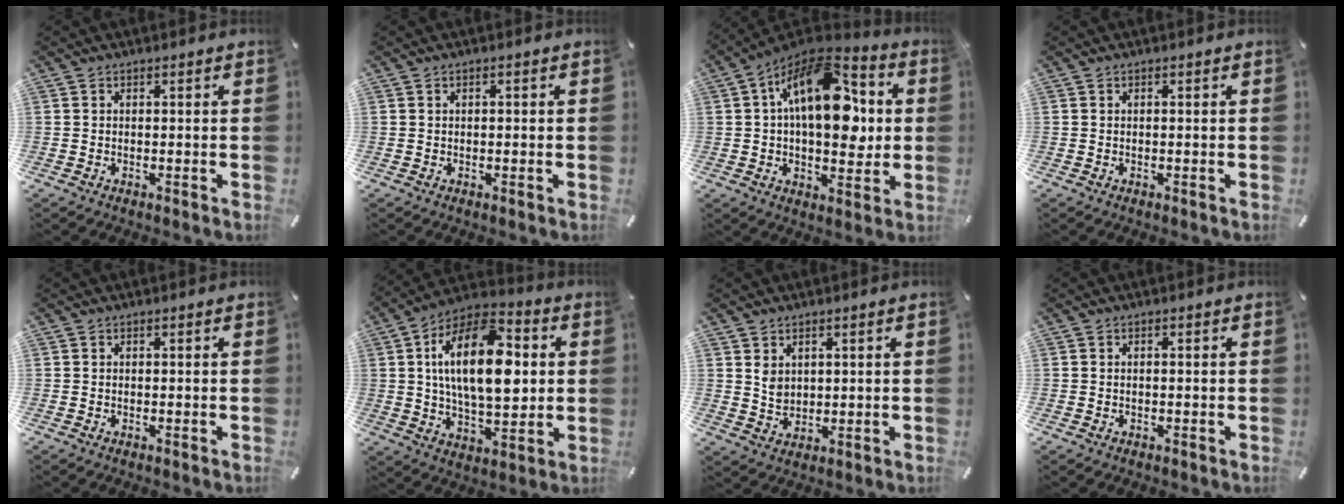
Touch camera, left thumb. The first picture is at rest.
{"total": 0.7, "force": [-0.1, 0.3, 0.6], "torque": [-0.010, 0.001, -0.001]}
{"total": 20.6, "force": [4.2, 11.6, 16.5], "torque": [-0.270, -0.013, 0.068]}
{"total": 0.0}
{"total": 0.0}
{"total": 21.3, "force": [3.8, 11.7, 17.4], "torque": [-0.307, -0.006, 0.056]}
{"total": 3.7, "force": [1.6, 3.0, 1.5], "torque": [-0.025, -0.002, 0.029]}
{"total": 0.6, "force": [-0.2, 0.3, 0.5], "torque": [-0.010, 0.000, -0.004]}